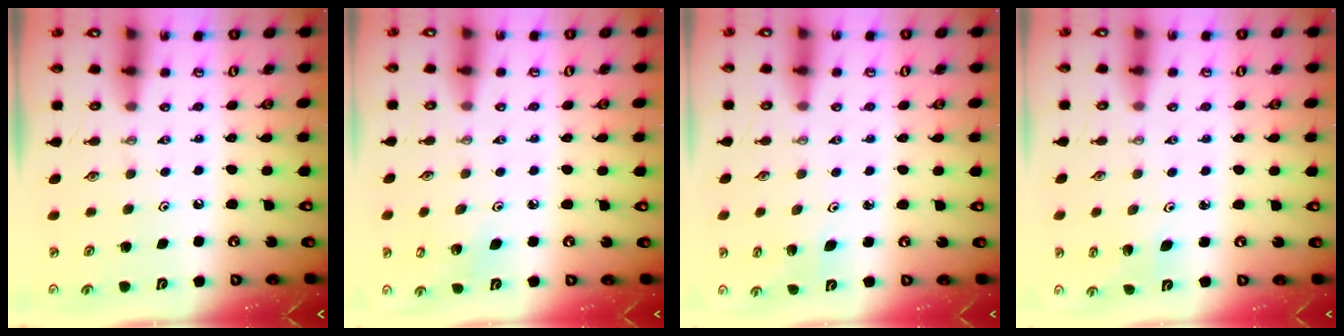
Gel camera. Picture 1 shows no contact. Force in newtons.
{"total": 4.5, "press": 4.2, "slide": 1.6}
{"total": 2.6, "press": 2.5, "slide": 0.9}
{"total": 2.6, "press": 2.5, "slide": 0.9}